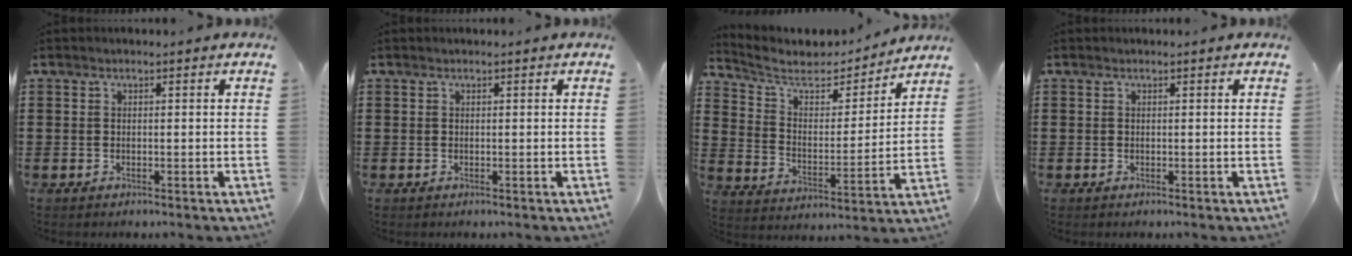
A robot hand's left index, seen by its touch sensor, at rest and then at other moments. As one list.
[{"total": 0.0}, {"total": 6.8, "force": [5.8, 2.3, 2.8], "torque": [-0.085, -0.035, 0.097]}, {"total": 0.0}]